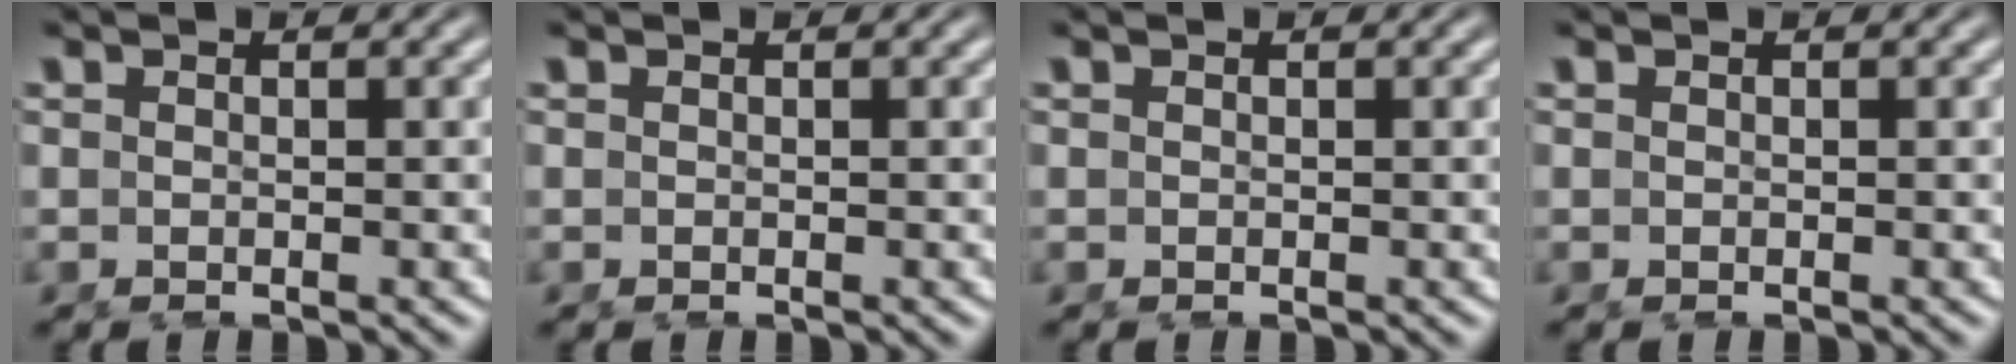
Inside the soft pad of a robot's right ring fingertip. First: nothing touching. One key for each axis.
{"total": 0.0}
{"total": 0.0}
{"total": 0.0}